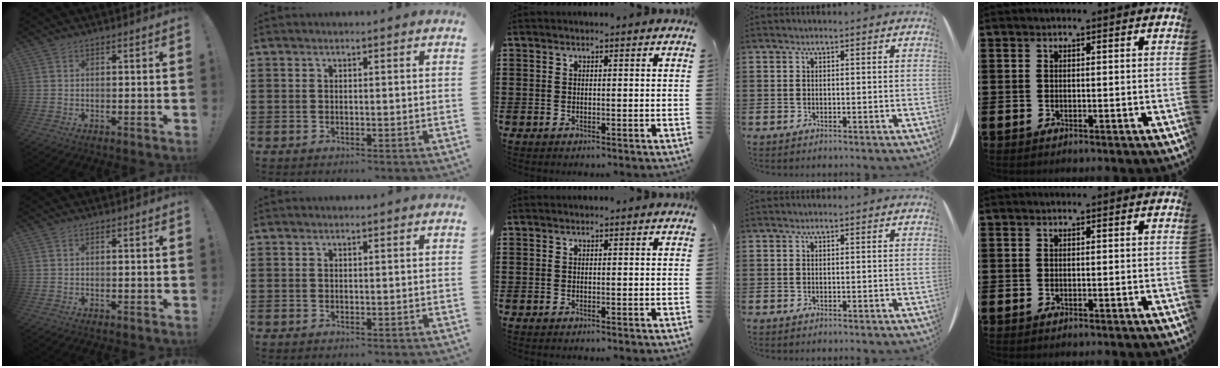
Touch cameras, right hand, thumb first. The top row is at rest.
{}